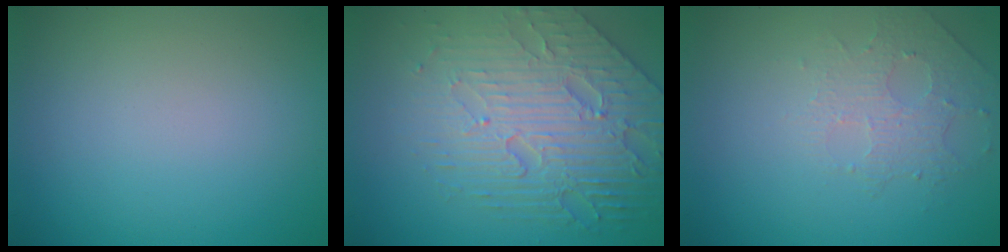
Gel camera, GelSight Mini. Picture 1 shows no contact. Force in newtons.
{"total": 7.0, "press": 5.4, "slide": 4.5}
{"total": 1.6, "press": 1.2, "slide": 1.0}